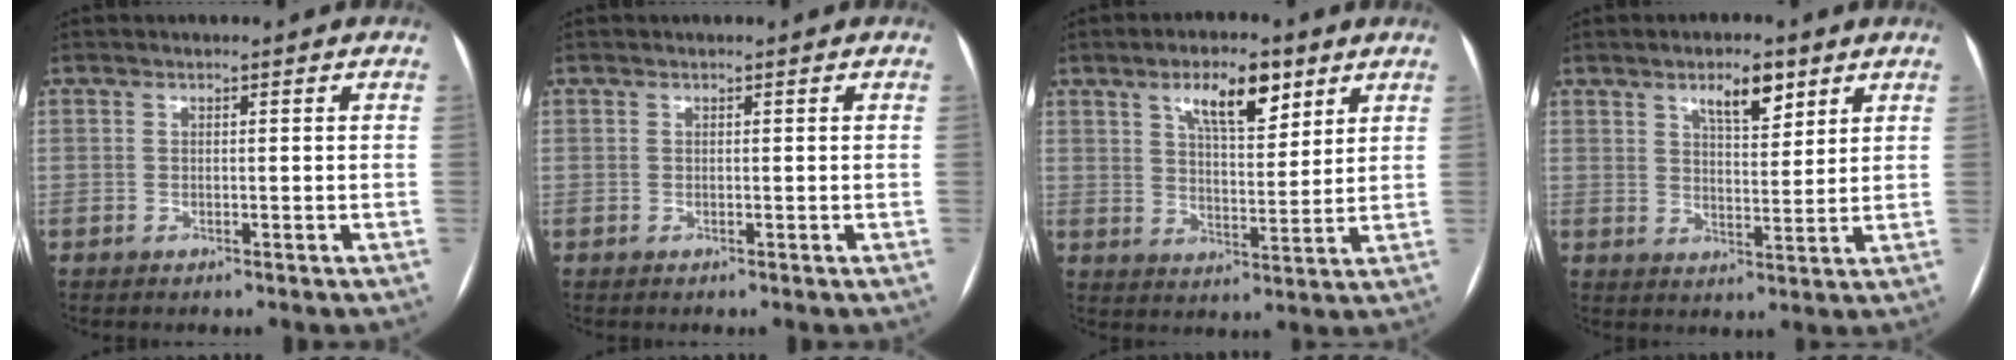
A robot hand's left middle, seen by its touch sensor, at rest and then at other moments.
{"total": 0.0}
{"total": 9.0, "force": [5.2, 3.1, 6.6], "torque": [-0.110, 0.006, 0.089]}
{"total": 6.2, "force": [3.9, 2.1, 4.4], "torque": [-0.071, 0.003, 0.063]}